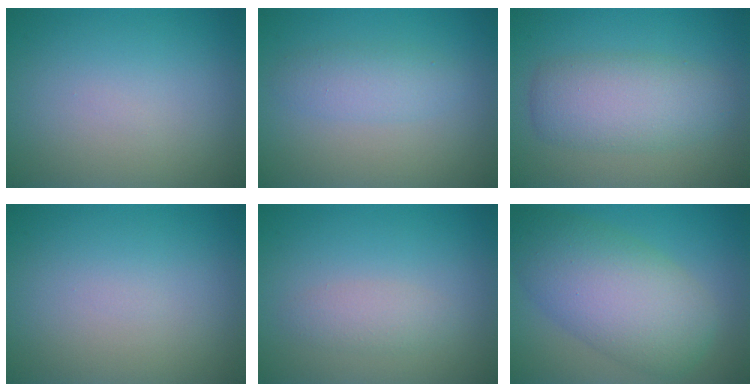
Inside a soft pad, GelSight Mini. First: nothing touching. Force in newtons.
{"total": 2.3, "press": 2.3, "slide": 0.1}
{"total": 4.9, "press": 4.9, "slide": 0.1}
{"total": 0.0}
{"total": 1.6, "press": 1.6, "slide": 0.2}
{"total": 8.5, "press": 8.5, "slide": 0.3}